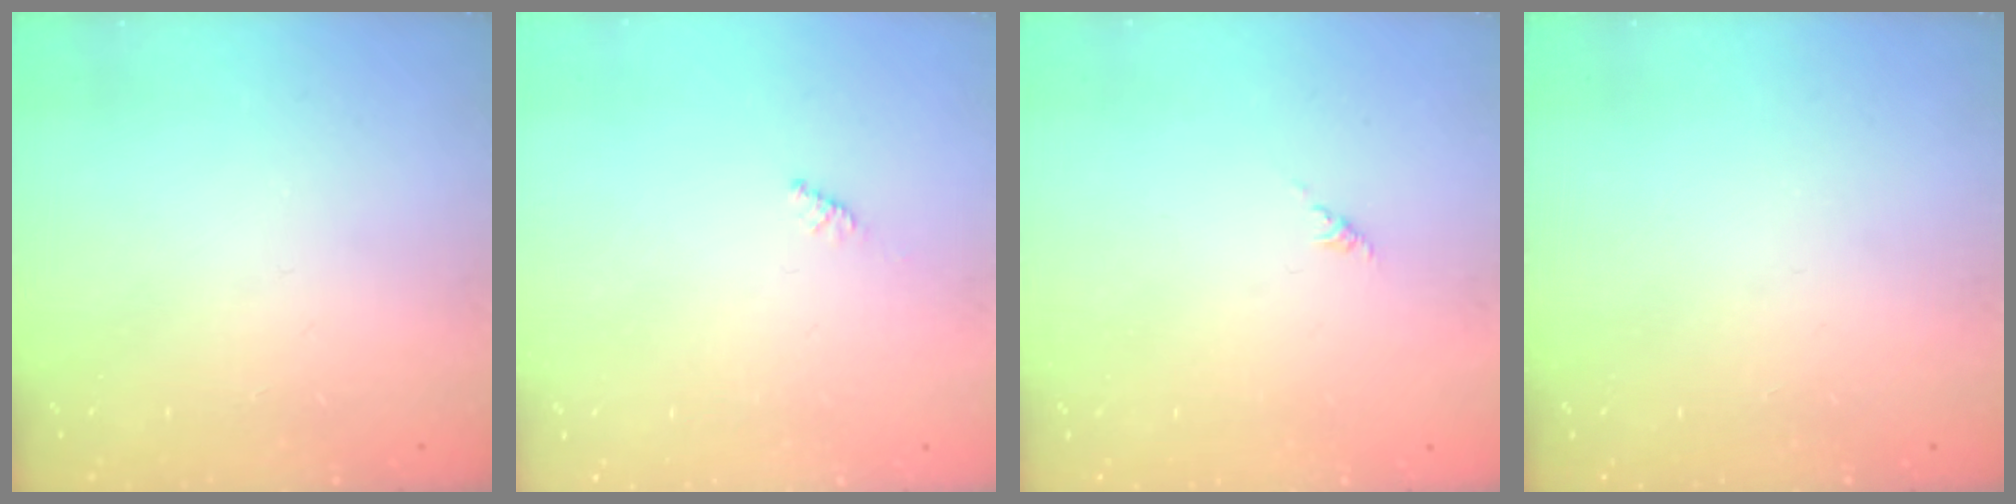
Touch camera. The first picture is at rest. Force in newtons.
{"total": 1.6, "press": 1.5, "slide": 0.4}
{"total": 0.6, "press": 0.4, "slide": 0.4}
{"total": 0.0}